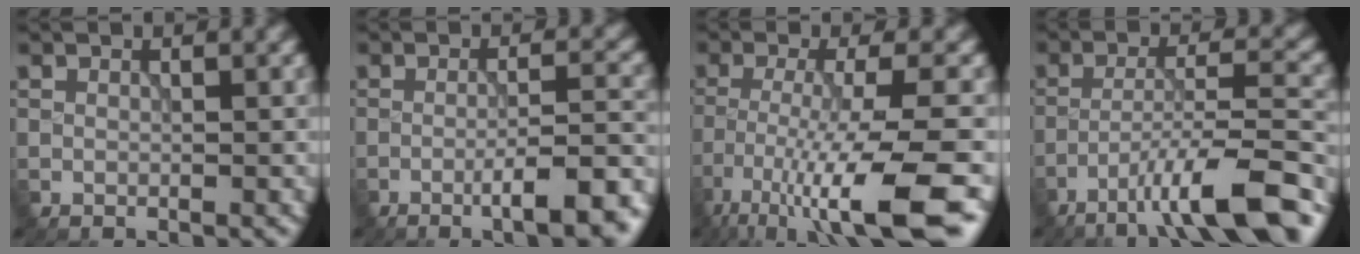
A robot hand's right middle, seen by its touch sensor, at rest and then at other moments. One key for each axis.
{"total": 7.2, "fx": -3.8, "fy": 1.4, "fz": 6.0, "tx": -0.081, "ty": 0.010, "tz": -0.051}
{"total": 10.9, "fx": -6.6, "fy": 2.0, "fz": 8.4, "tx": -0.150, "ty": -0.009, "tz": -0.108}
{"total": 10.2, "fx": -6.8, "fy": 1.8, "fz": 7.4, "tx": -0.120, "ty": 0.017, "tz": -0.111}